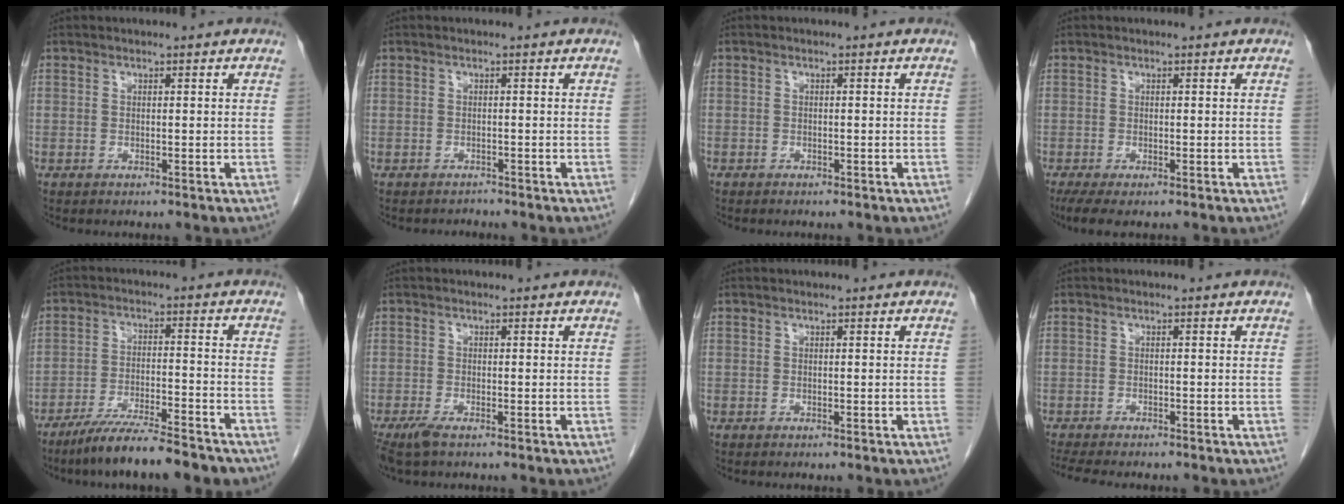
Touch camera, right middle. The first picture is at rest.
{"total": 0.9, "force": [-0.8, 0.0, -0.4], "torque": [0.000, -0.008, -0.013]}
{"total": 0.6, "force": [-0.5, 0.4, 0.1], "torque": [-0.011, 0.001, -0.010]}
{"total": 3.7, "force": [-2.4, 1.0, 2.6], "torque": [-0.052, -0.014, -0.039]}
{"total": 12.7, "force": [-10.6, 1.3, 6.8], "torque": [-0.106, -0.017, -0.170]}
{"total": 2.7, "force": [-1.8, 0.6, 1.9], "torque": [-0.043, -0.009, -0.035]}
{"total": 0.0}
{"total": 8.2, "force": [-7.1, 1.6, 3.7], "torque": [-0.060, -0.009, -0.104]}